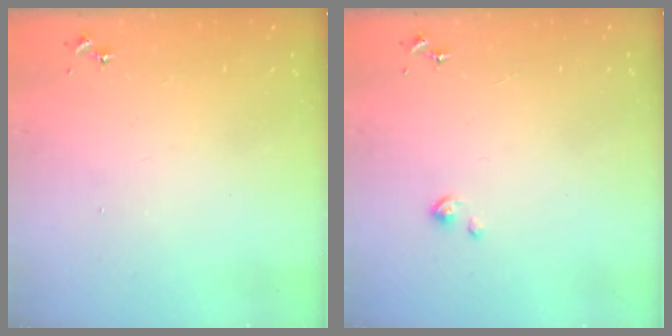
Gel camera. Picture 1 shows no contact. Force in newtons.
{"total": 1.4, "press": 1.4, "slide": 0.1}